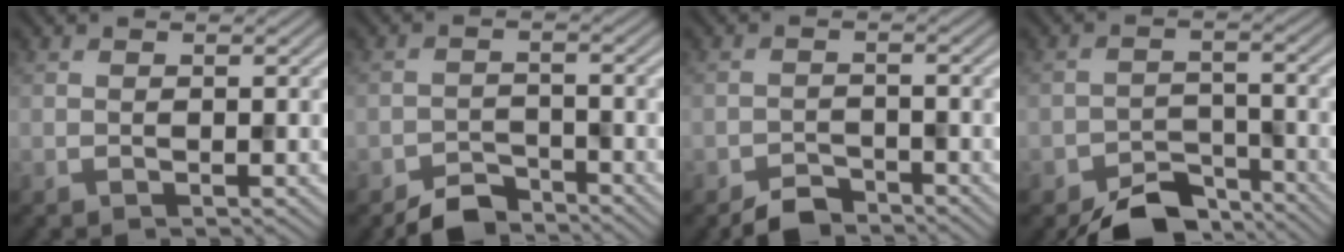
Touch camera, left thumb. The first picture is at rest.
{"total": 3.4, "force": [-3.2, 1.0, 0.4], "torque": [0.000, 0.001, -0.062]}
{"total": 2.5, "force": [-2.4, 0.7, 0.1], "torque": [0.004, 0.002, -0.045]}
{"total": 5.6, "force": [-4.9, 2.2, 1.5], "torque": [-0.016, -0.007, -0.089]}